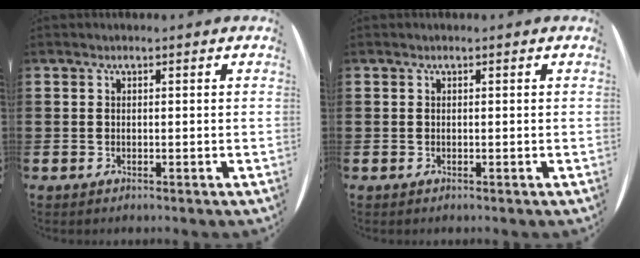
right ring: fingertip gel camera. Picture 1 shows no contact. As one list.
[{"total": 0.0}]